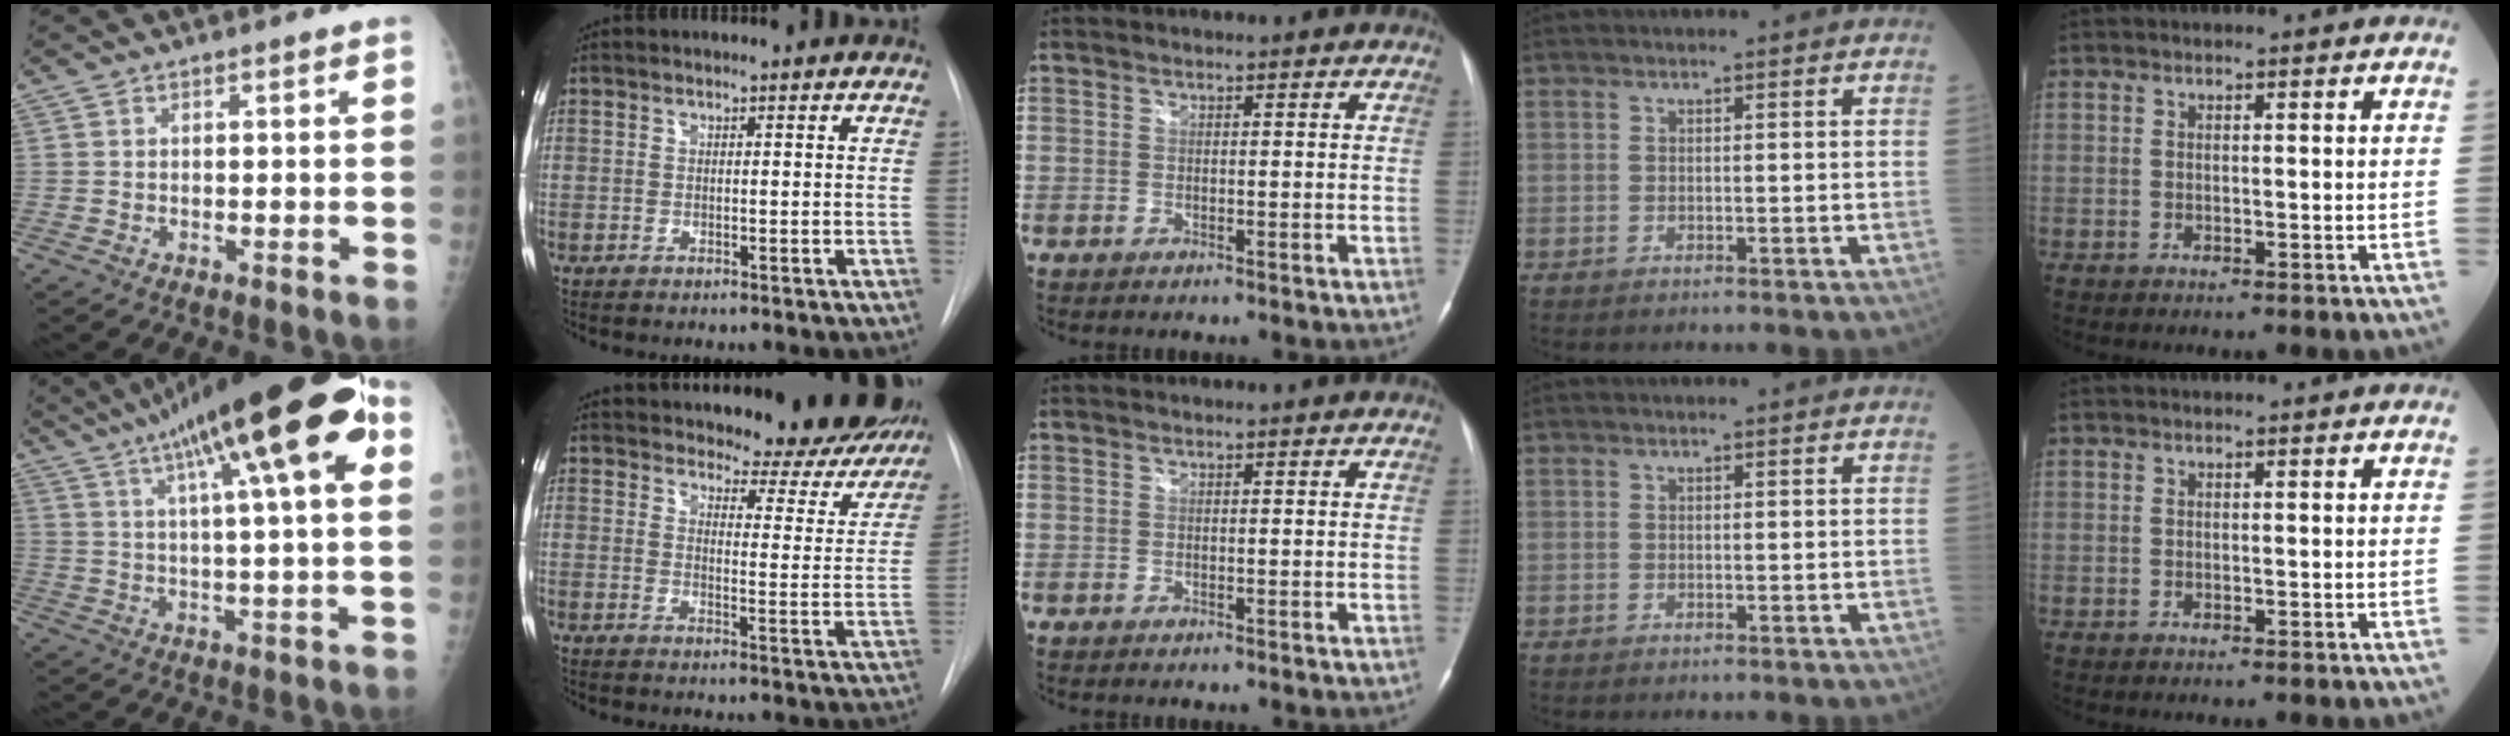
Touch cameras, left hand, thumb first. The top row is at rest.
{"thumb": {"total": 24.6, "force": [10.8, 4.9, 21.5], "torque": [-0.337, 0.018, 0.162]}, "index": {"total": 18.3, "force": [16.5, 5.2, 5.9], "torque": [-0.051, -0.054, 0.184]}}